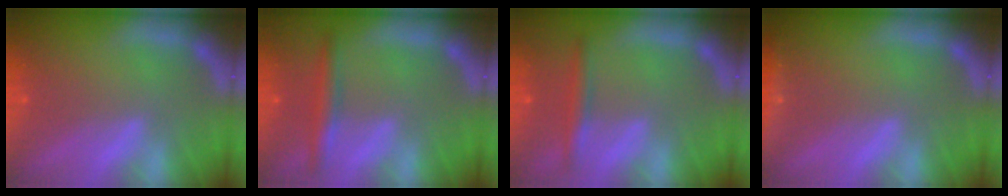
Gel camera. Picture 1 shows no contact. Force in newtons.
{"total": 3.0}
{"total": 2.4}
{"total": 2.4}